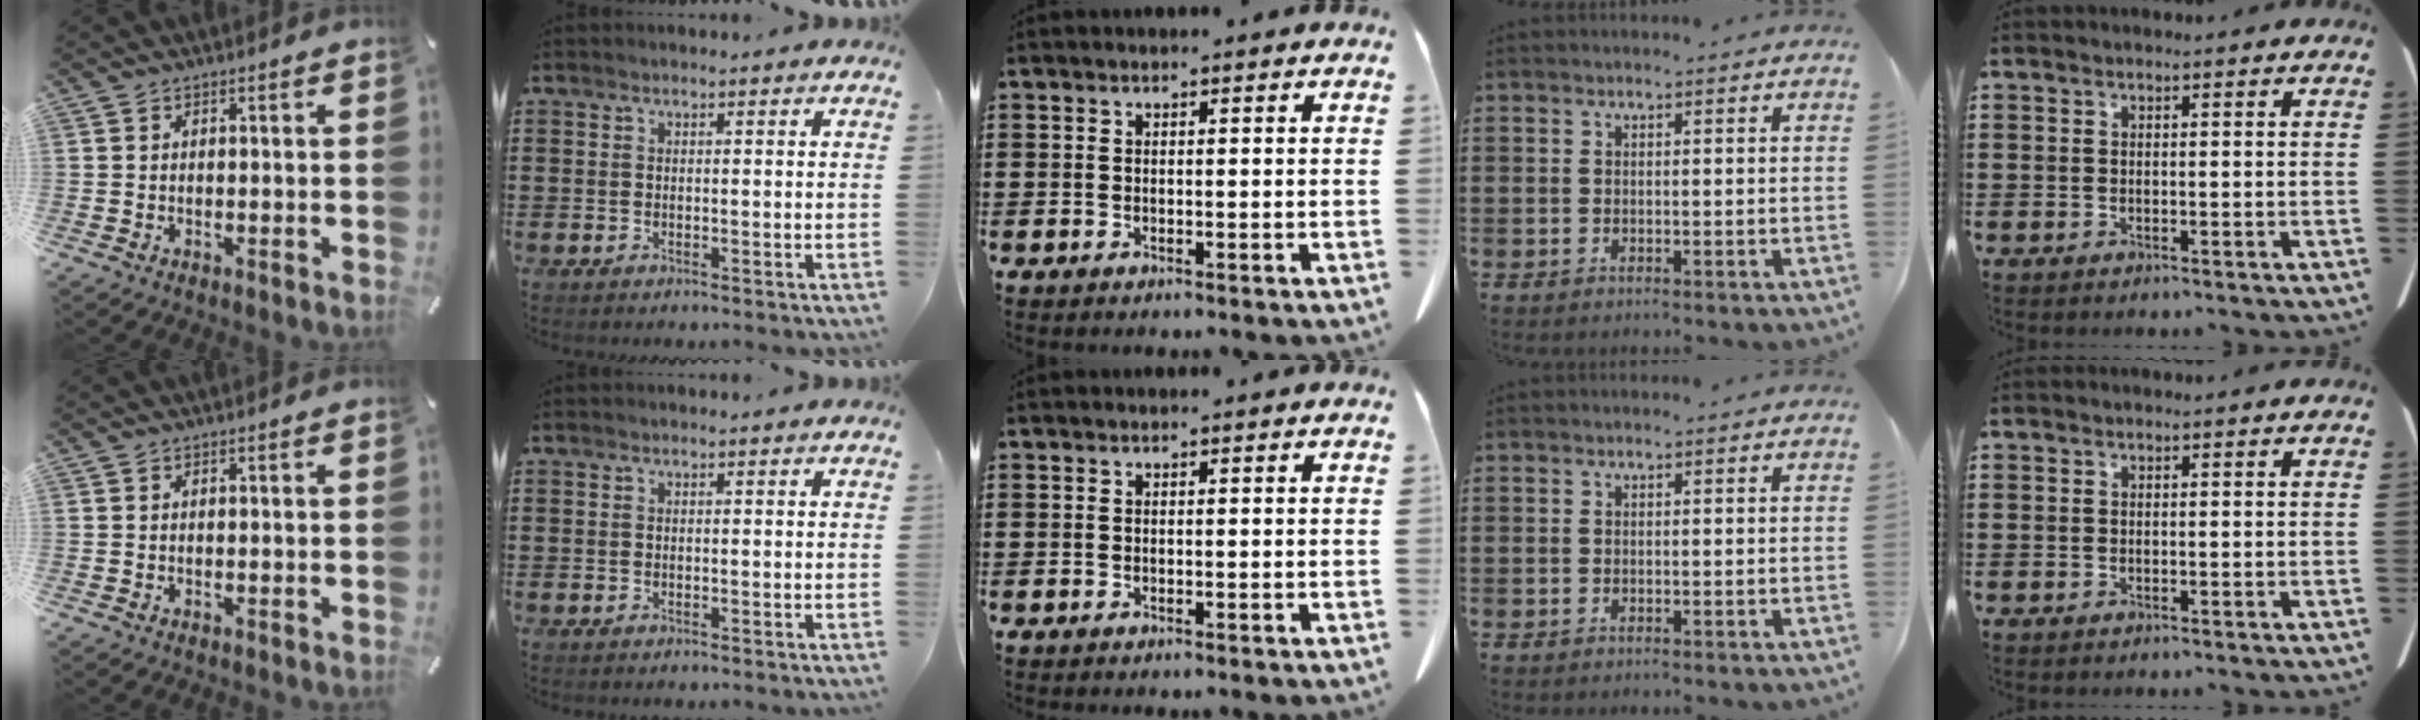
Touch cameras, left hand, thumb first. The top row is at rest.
{}